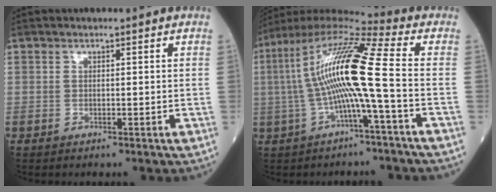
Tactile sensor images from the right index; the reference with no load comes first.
{"total": 14.5, "force": [-1.1, -0.3, 14.5], "torque": [-0.280, 0.030, -0.032]}